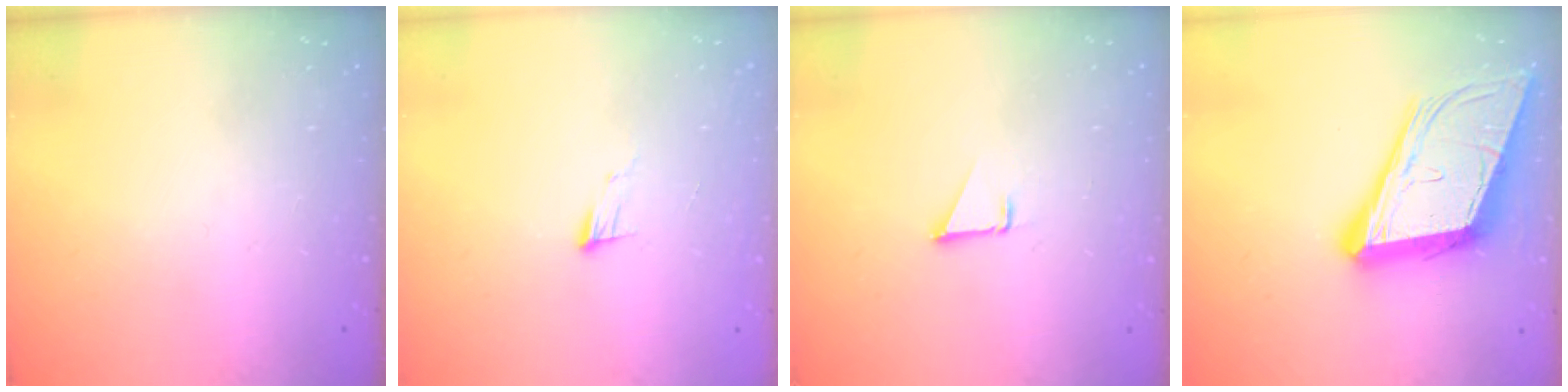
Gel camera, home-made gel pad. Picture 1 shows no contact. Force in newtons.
{"total": 5.1, "press": 5.1, "slide": 0.5}
{"total": 1.4, "press": 1.3, "slide": 0.1}
{"total": 18.1, "press": 17.5, "slide": 4.3}